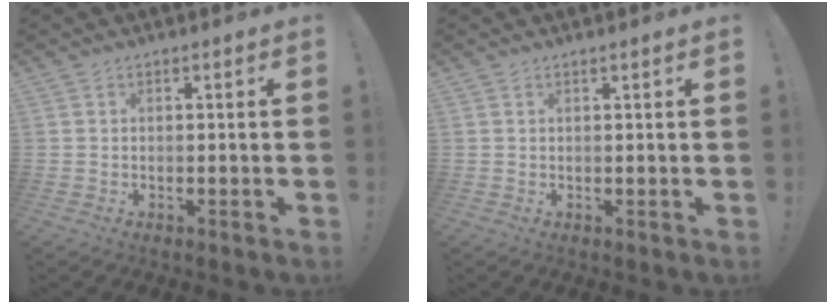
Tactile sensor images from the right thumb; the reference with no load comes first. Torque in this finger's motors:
{"motor_torque": [0.13, -0.01, -0.08, -0.02, 0.06]}